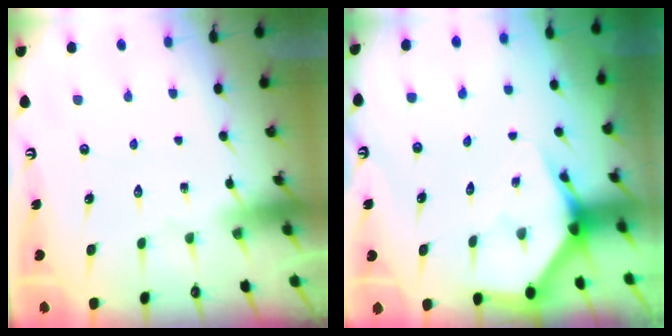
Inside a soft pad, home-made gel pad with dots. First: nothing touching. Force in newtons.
{"total": 3.9, "press": 3.9, "slide": 0.2}